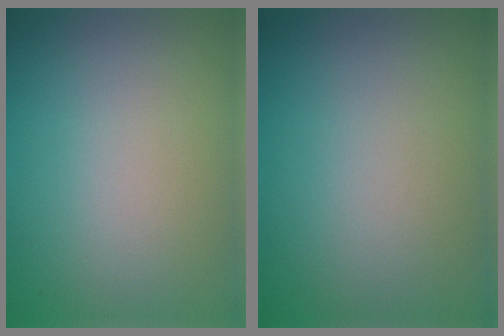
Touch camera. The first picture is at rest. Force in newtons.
{"total": 0.0}